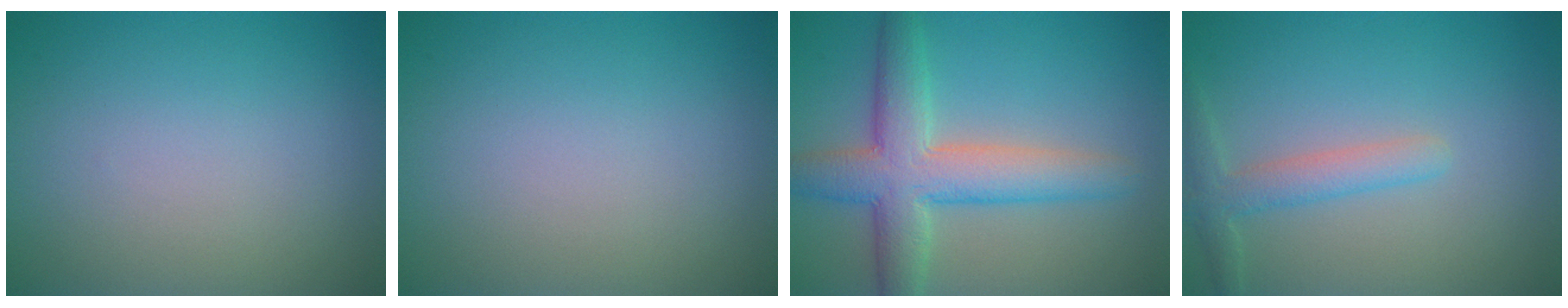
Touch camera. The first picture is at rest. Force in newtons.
{"total": 0.0}
{"total": 6.9, "press": 6.9, "slide": 0.2}
{"total": 2.5, "press": 2.5, "slide": 0.0}